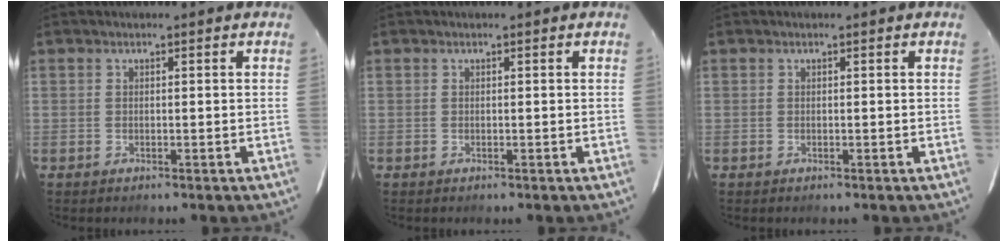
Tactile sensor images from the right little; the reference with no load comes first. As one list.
[{"total": 0.0}, {"total": 0.0}]